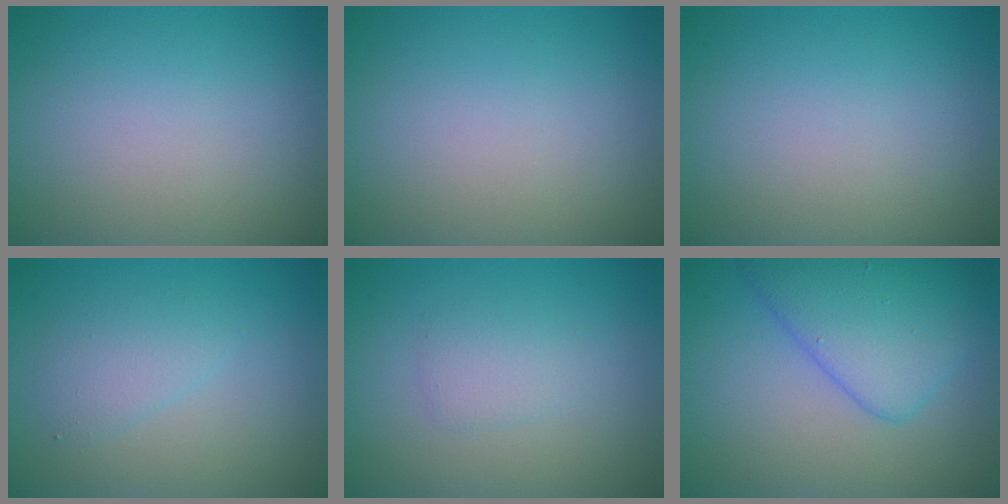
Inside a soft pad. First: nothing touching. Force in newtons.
{"total": 0.0}
{"total": 0.0}
{"total": 2.0, "press": 2.0, "slide": 0.1}
{"total": 1.5, "press": 1.5, "slide": 0.1}
{"total": 5.6, "press": 5.6, "slide": 0.2}